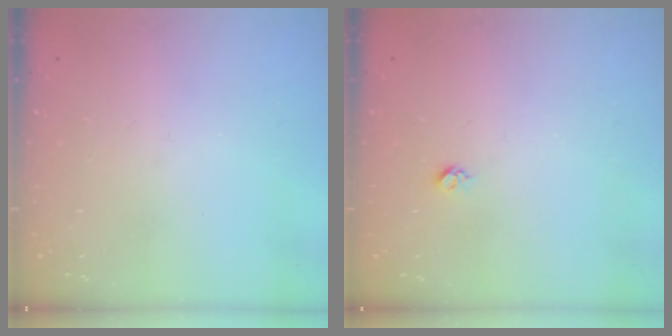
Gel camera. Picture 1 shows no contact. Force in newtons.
{"total": 3.3, "press": 3.3, "slide": 0.5}